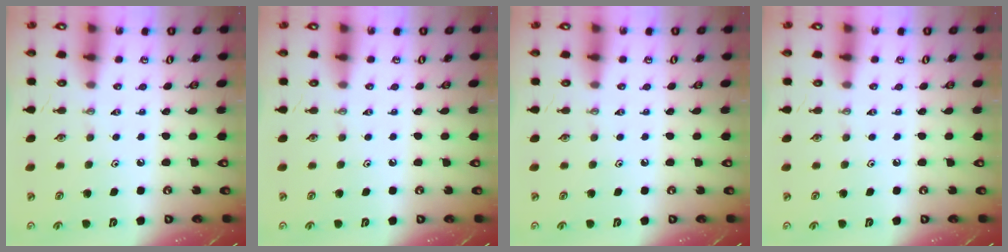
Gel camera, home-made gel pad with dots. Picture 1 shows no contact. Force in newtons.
{"total": 0.0}
{"total": 0.0}
{"total": 0.0}